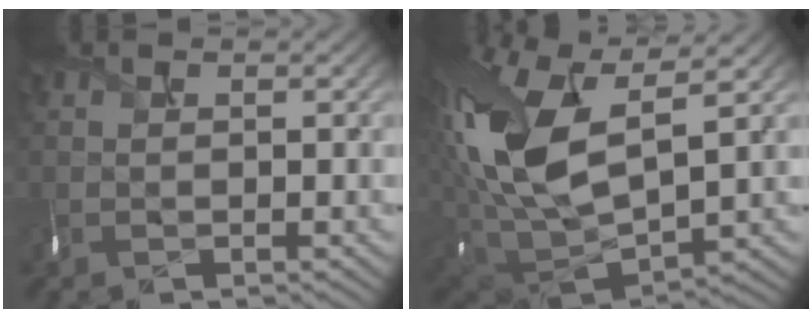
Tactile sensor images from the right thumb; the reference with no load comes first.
{"total": 16.9, "force": [3.8, 9.2, 13.7], "torque": [-0.328, -0.006, 0.074]}